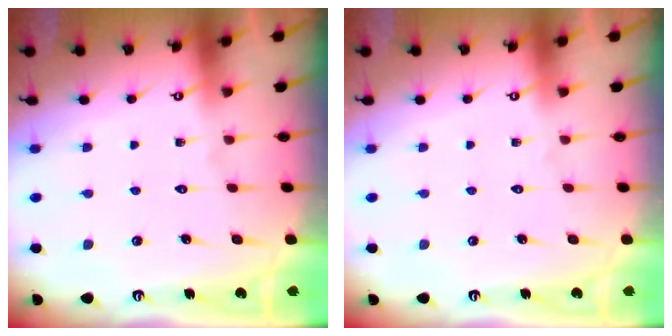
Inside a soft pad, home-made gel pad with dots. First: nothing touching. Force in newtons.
{"total": 0.0}